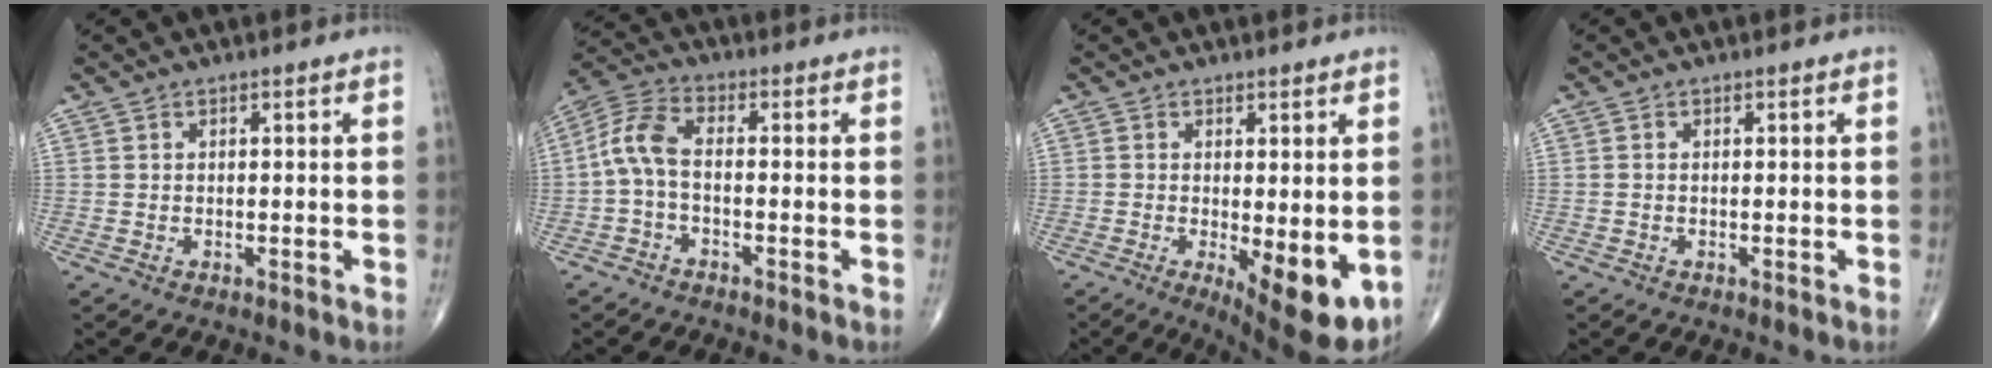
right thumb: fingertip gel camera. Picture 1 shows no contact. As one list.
[{"total": 6.8, "force": [-1.2, 3.3, 5.8], "torque": [-0.129, 0.028, -0.037]}, {"total": 10.6, "force": [-2.5, 3.6, 9.7], "torque": [-0.130, -0.024, -0.026]}, {"total": 0.0}]